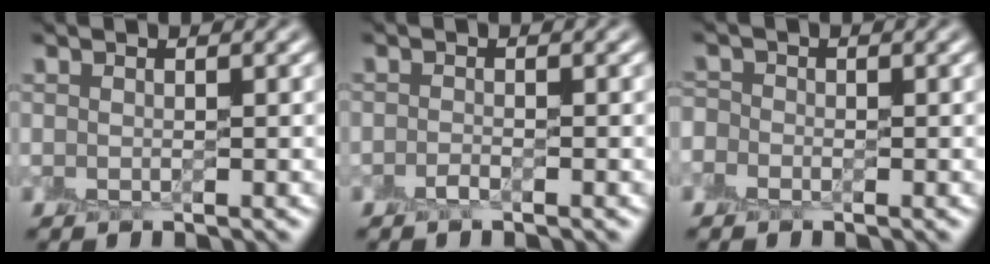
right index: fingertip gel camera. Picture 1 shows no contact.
{"total": 0.8, "force": [-0.6, 0.2, 0.5], "torque": [-0.010, 0.000, -0.012]}
{"total": 1.5, "force": [-0.8, 1.2, 0.4], "torque": [-0.001, 0.002, -0.021]}